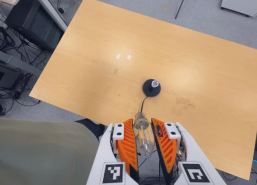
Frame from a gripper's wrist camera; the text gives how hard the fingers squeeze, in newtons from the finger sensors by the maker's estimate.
{"total": 19.1, "left": 19.9, "right": 18.3}